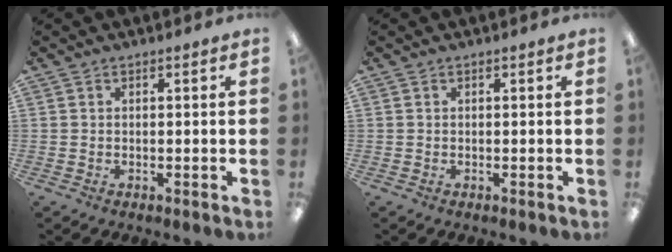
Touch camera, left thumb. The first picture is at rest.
{"total": 0.0}